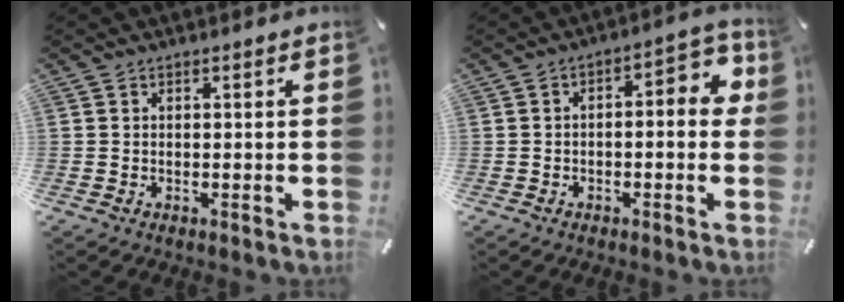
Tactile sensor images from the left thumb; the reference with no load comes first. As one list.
[{"total": 6.5, "force": [-0.5, 2.9, 5.8], "torque": [-0.073, 0.000, -0.017]}]